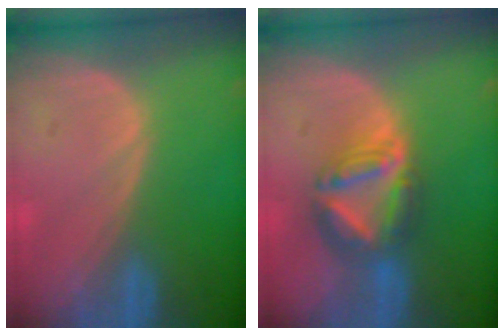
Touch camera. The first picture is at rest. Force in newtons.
{"total": 7.4, "press": 6.6, "slide": 3.3}